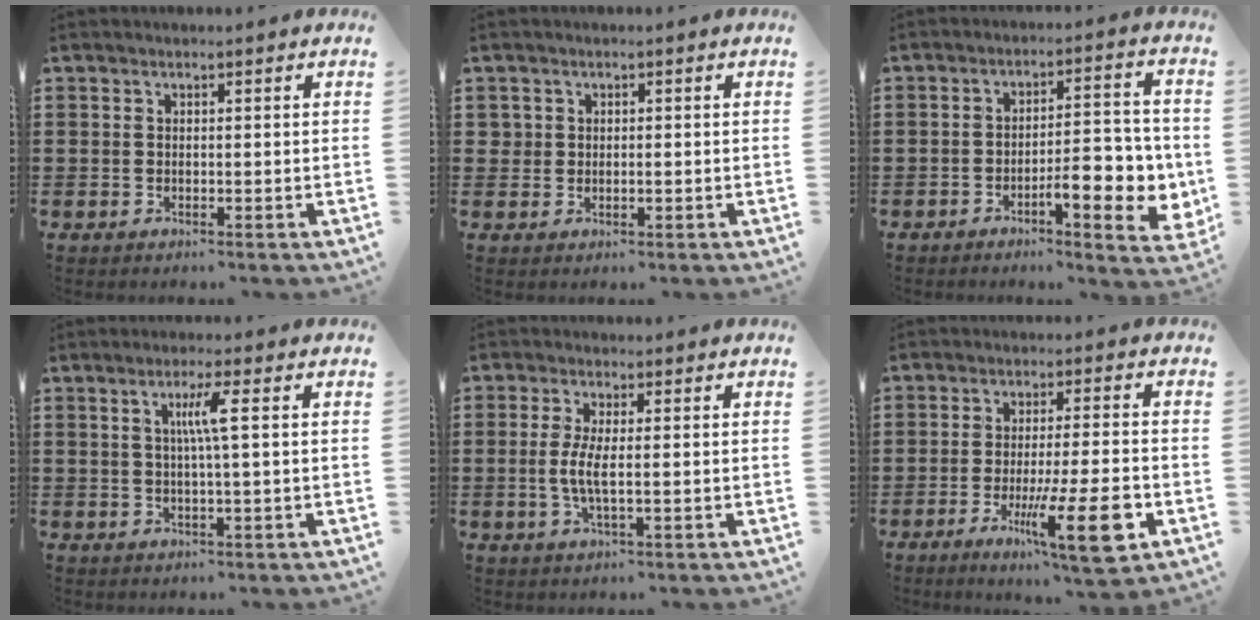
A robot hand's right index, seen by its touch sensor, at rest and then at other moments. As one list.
[{"total": 1.1, "force": [0.1, 1.0, 0.4], "torque": [-0.012, 0.006, 0.001]}, {"total": 9.1, "force": [-3.0, 2.9, 8.1], "torque": [-0.095, -0.007, -0.051]}, {"total": 4.4, "force": [0.8, -0.3, 4.3], "torque": [-0.084, -0.003, 0.008]}, {"total": 4.2, "force": [-0.3, 0.5, 4.2], "torque": [-0.097, -0.013, -0.014]}, {"total": 12.3, "force": [-4.6, 1.6, 11.3], "torque": [-0.188, -0.011, -0.075]}]